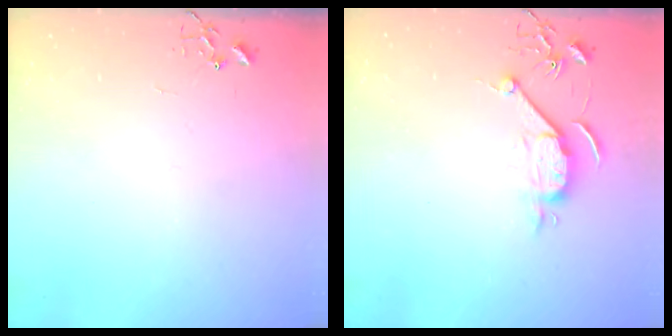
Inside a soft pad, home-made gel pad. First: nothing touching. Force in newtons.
{"total": 7.9, "press": 7.9, "slide": 0.9}